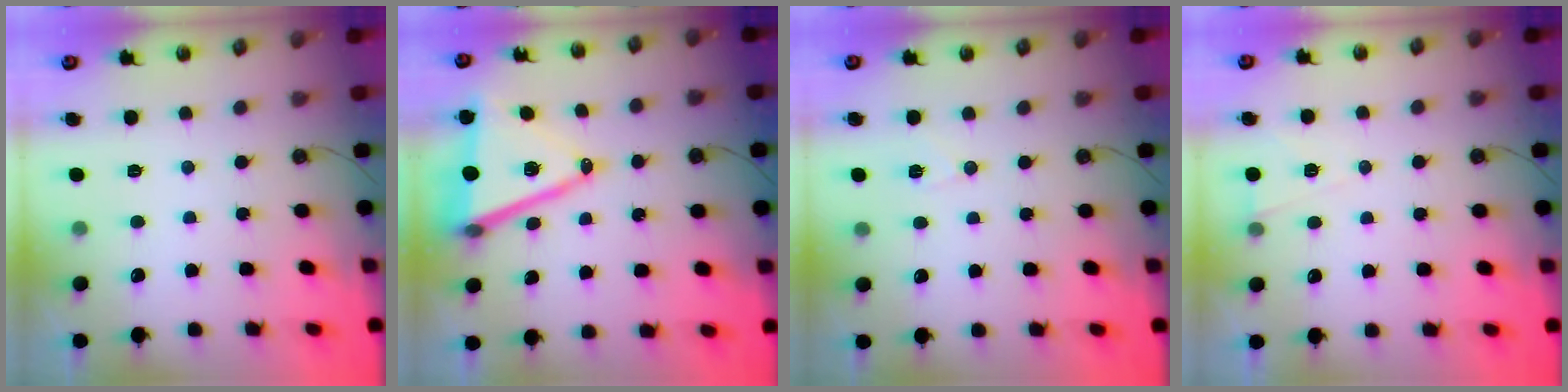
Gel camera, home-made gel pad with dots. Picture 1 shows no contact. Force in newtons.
{"total": 16.1, "press": 15.6, "slide": 3.7}
{"total": 6.5, "press": 6.4, "slide": 1.3}
{"total": 5.2, "press": 2.9, "slide": 4.3}